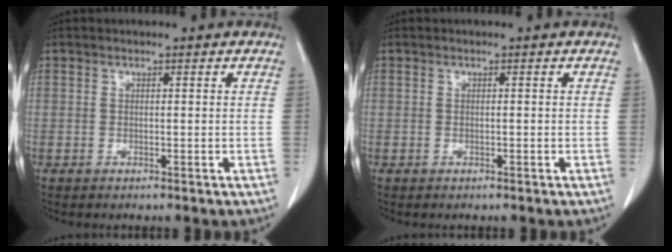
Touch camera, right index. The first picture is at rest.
{"total": 0.0}